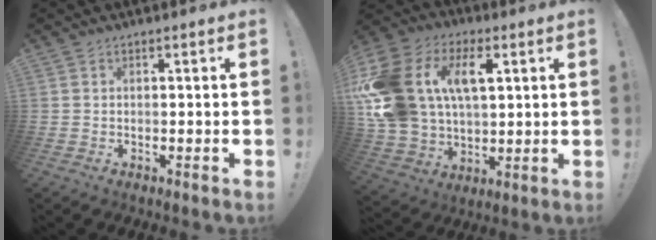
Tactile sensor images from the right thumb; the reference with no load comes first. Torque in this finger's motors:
{"motor_torque": [2.14, 2.14, 1.88, 0.89, 0.25]}